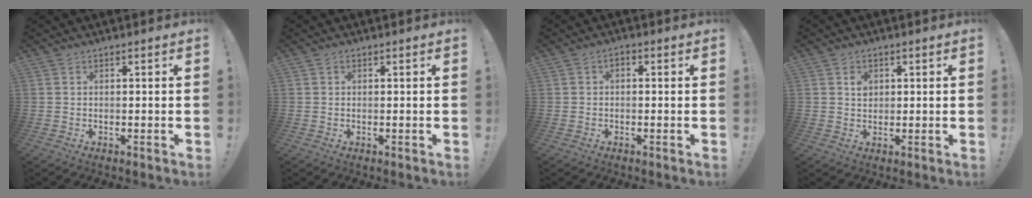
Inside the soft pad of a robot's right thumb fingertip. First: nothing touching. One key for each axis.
{"total": 0.0}
{"total": 1.3, "fx": -0.7, "fy": 0.6, "fz": 0.9, "tx": -0.016, "ty": 0.006, "tz": -0.013}
{"total": 3.0, "fx": 1.0, "fy": 2.6, "fz": 1.2, "tx": -0.009, "ty": -0.003, "tz": 0.014}